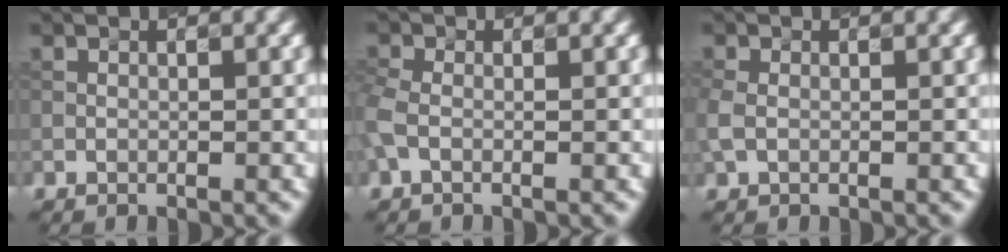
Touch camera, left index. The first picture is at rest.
{"total": 1.9, "force": [-0.3, 1.1, 1.5], "torque": [-0.046, 0.001, -0.015]}
{"total": 1.6, "force": [-0.1, 1.3, 1.0], "torque": [-0.032, 0.003, -0.005]}